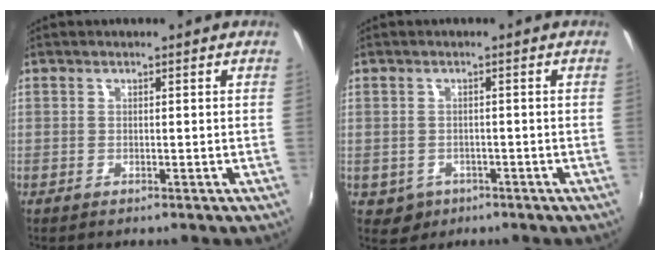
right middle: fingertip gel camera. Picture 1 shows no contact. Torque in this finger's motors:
{"motor_torque": [0.26, -0.31, -0.02, -0.01]}